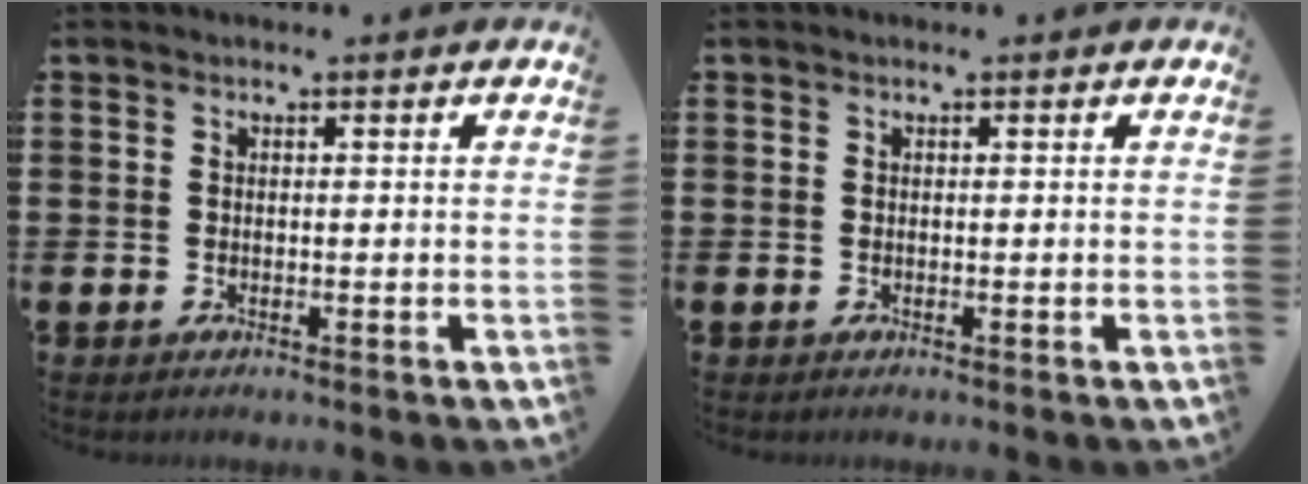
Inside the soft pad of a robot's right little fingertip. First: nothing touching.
{"total": 0.0}